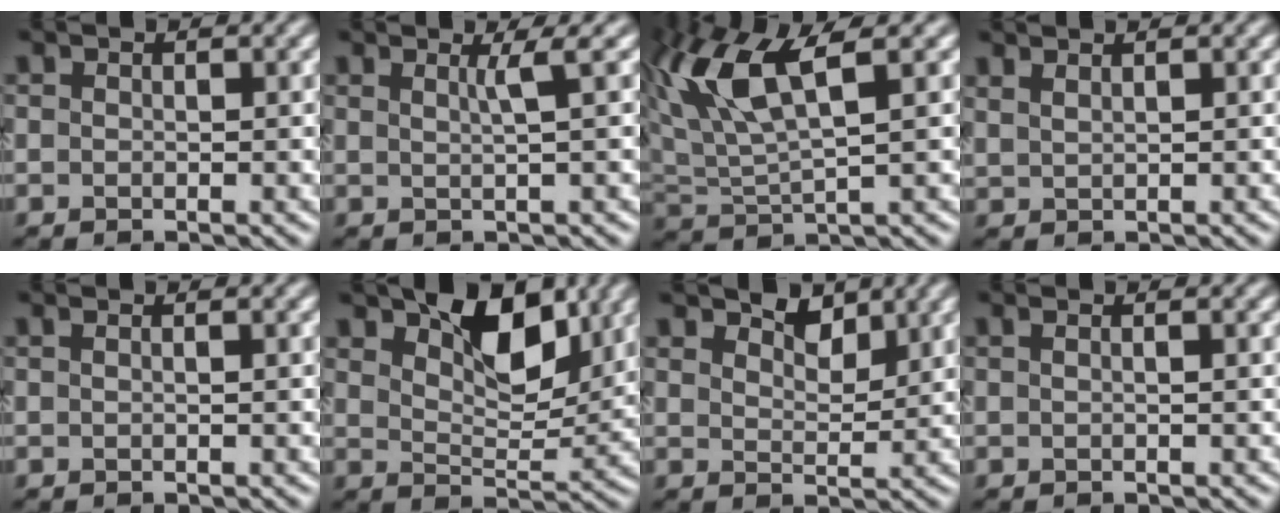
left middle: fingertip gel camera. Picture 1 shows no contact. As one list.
[{"total": 1.7, "force": [0.8, 0.2, 1.5], "torque": [-0.020, 0.010, 0.010]}, {"total": 7.3, "force": [3.8, 2.1, 5.8], "torque": [-0.131, 0.014, 0.073]}, {"total": 1.9, "force": [1.6, 0.6, 0.7], "torque": [-0.006, 0.003, 0.022]}, {"total": 0.8, "force": [0.3, 0.3, 0.7], "torque": [-0.008, -0.005, -0.003]}, {"total": 7.0, "force": [4.4, 3.1, 4.5], "torque": [-0.066, 0.004, 0.069]}, {"total": 2.9, "force": [2.5, 1.0, 1.0], "torque": [-0.014, 0.005, 0.036]}, {"total": 1.1, "force": [0.4, 0.5, 1.0], "torque": [-0.007, -0.004, -0.005]}]